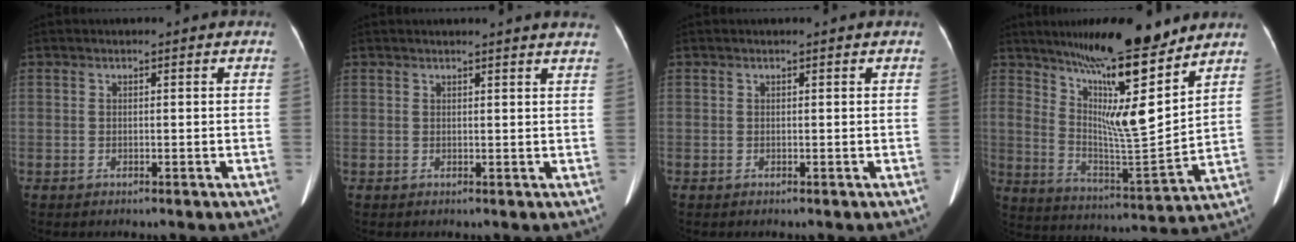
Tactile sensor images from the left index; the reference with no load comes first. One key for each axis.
{"total": 7.0, "fx": 6.5, "fy": -0.3, "fz": 2.3, "tx": -0.028, "ty": 0.004, "tz": 0.052}
{"total": 0.0}
{"total": 16.9, "fx": 11.9, "fy": 1.3, "fz": 11.9, "tx": -0.193, "ty": -0.027, "tz": 0.205}